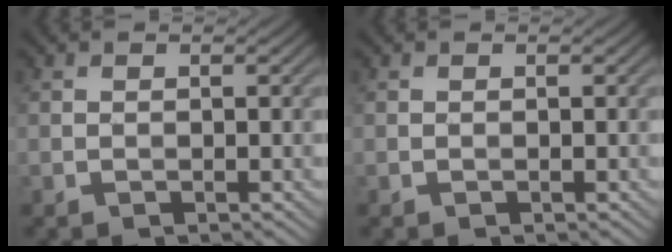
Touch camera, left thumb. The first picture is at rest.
{"total": 0.0}